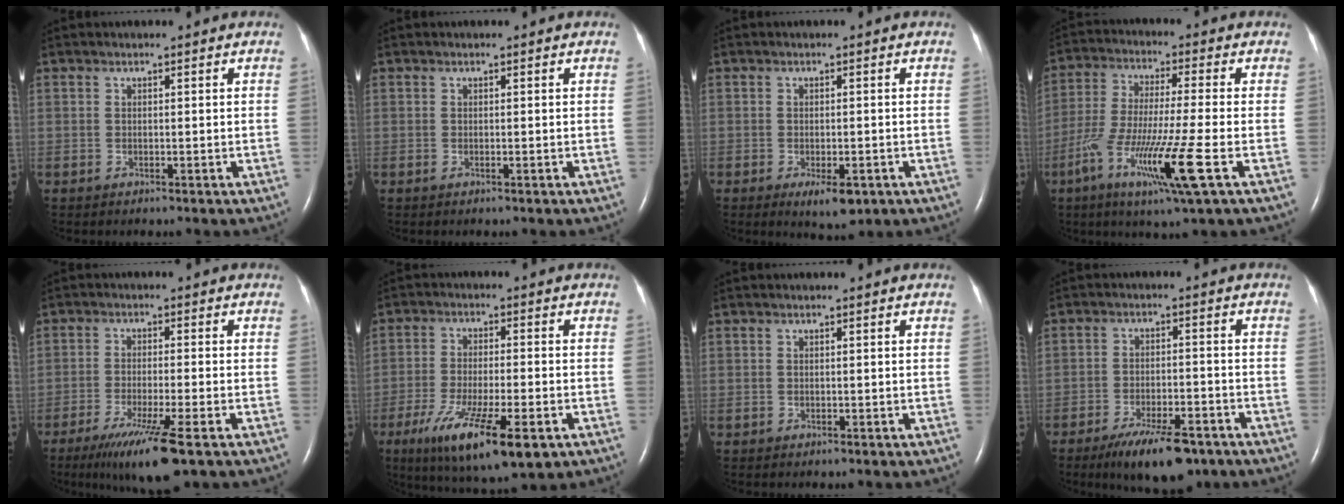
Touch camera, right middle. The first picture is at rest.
{"total": 0.0}
{"total": 4.1, "force": [-2.0, 1.4, 3.3], "torque": [-0.052, -0.006, -0.021]}
{"total": 13.0, "force": [-5.4, -0.3, 11.9], "torque": [-0.243, -0.028, -0.101]}
{"total": 9.4, "force": [-5.6, -0.2, 7.5], "torque": [-0.136, -0.028, -0.094]}
{"total": 14.1, "force": [-7.2, 2.6, 11.8], "torque": [-0.198, -0.036, -0.112]}
{"total": 0.0}
{"total": 10.1, "force": [-7.1, 2.9, 6.6], "torque": [-0.109, -0.011, -0.113]}